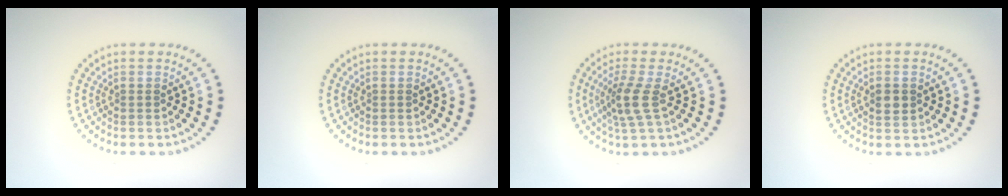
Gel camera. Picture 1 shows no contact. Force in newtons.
{"total": 0.0}
{"total": 2.7, "press": 2.1, "slide": 1.8}
{"total": 1.4, "press": 1.4, "slide": 0.1}